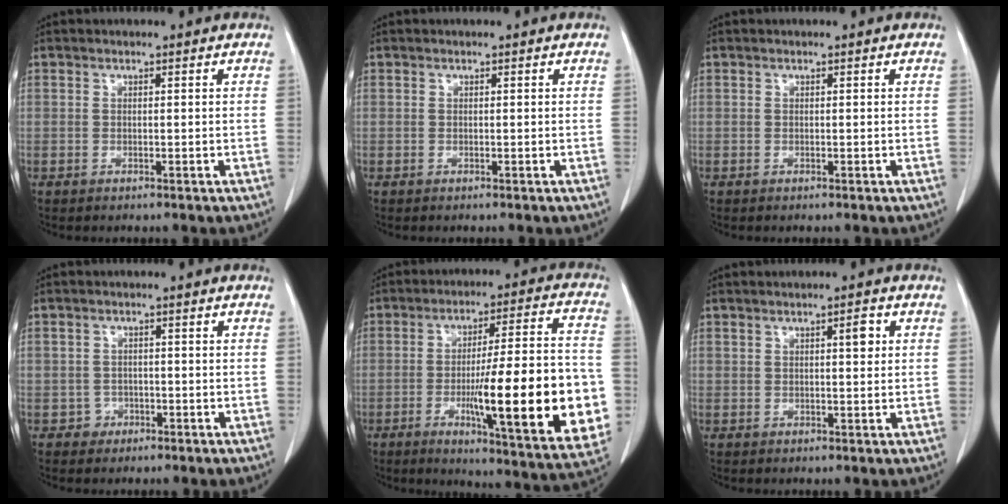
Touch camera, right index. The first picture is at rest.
{"total": 0.0}
{"total": 0.0}
{"total": 2.2, "force": [-0.9, 2.1, -0.2], "torque": [0.013, 0.012, -0.016]}
{"total": 24.0, "force": [-5.1, 2.8, 23.2], "torque": [-0.284, -0.003, -0.067]}
{"total": 2.4, "force": [1.0, 0.8, 2.1], "torque": [-0.030, 0.003, 0.016]}